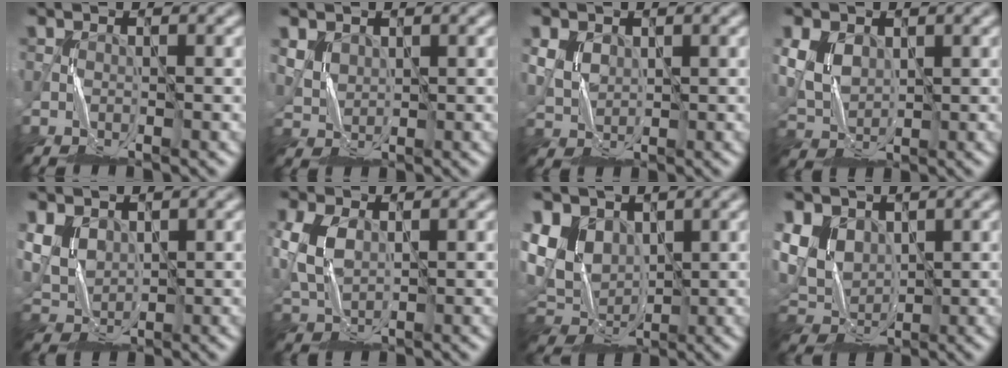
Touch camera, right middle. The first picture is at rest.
{"total": 2.3, "force": [1.3, 1.6, 1.0], "torque": [-0.030, -0.006, 0.029]}
{"total": 3.1, "force": [1.1, 2.3, 1.8], "torque": [-0.049, -0.003, 0.024]}
{"total": 4.4, "force": [1.3, 3.2, 2.8], "torque": [-0.071, 0.000, 0.023]}
{"total": 4.2, "force": [1.8, 3.0, 2.4], "torque": [-0.060, -0.004, 0.037]}
{"total": 4.8, "force": [0.8, 3.3, 3.5], "torque": [-0.099, 0.003, 0.018]}
{"total": 7.1, "force": [1.7, 5.5, 4.2], "torque": [-0.098, -0.002, 0.029]}
{"total": 6.0, "force": [1.9, 4.5, 3.5], "torque": [-0.080, -0.002, 0.033]}